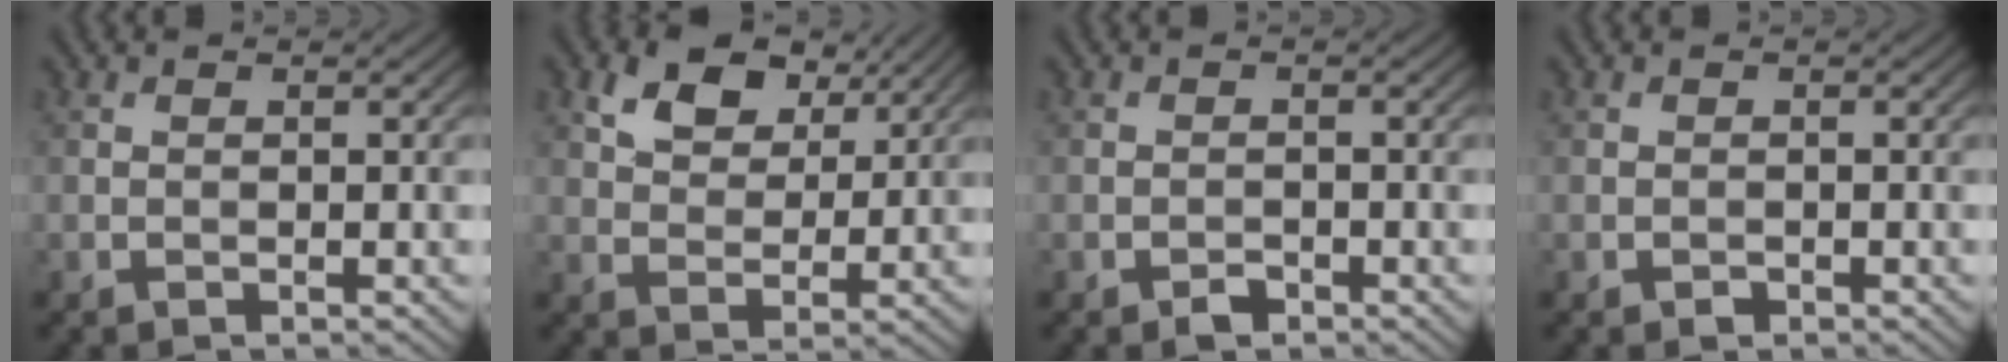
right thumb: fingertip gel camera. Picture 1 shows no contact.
{"total": 7.1, "force": [4.2, 4.0, 4.0], "torque": [-0.083, -0.001, 0.076]}
{"total": 1.2, "force": [-0.9, 0.6, 0.5], "torque": [-0.008, 0.001, -0.019]}
{"total": 0.6, "force": [-0.4, 0.4, 0.2], "torque": [0.000, -0.003, -0.007]}